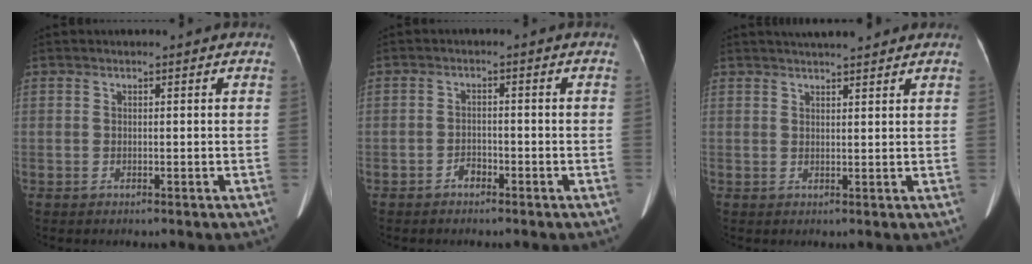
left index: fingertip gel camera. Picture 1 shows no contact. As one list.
[{"total": 1.7, "force": [-1.3, 0.9, 0.6], "torque": [-0.010, 0.003, -0.021]}, {"total": 6.4, "force": [5.7, 0.6, 2.9], "torque": [-0.041, 0.022, 0.078]}]